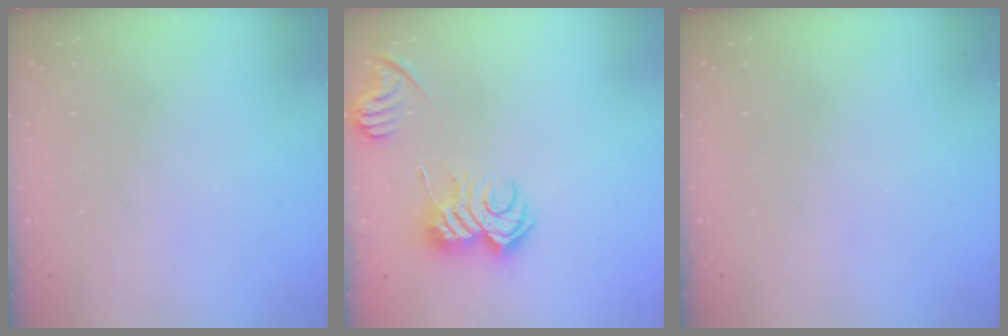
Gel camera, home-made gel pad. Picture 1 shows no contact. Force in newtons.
{"total": 9.8, "press": 9.8, "slide": 0.2}
{"total": 0.0}